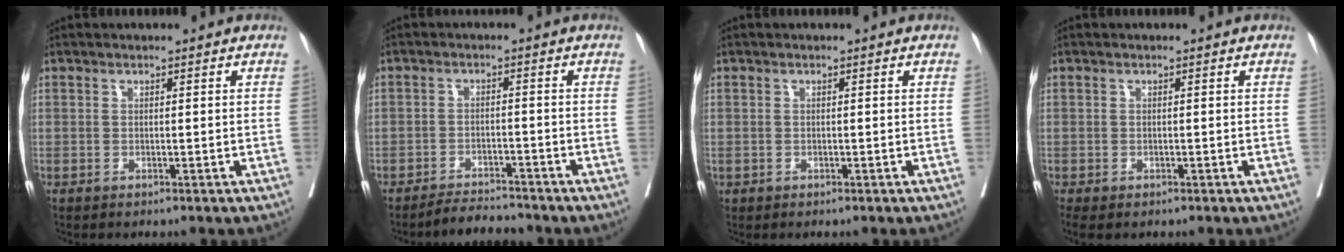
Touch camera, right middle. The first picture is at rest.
{"total": 3.4, "force": [-3.3, 0.8, 0.1], "torque": [-0.001, -0.005, -0.054]}
{"total": 0.0}
{"total": 2.5, "force": [-1.6, 1.3, 1.3], "torque": [-0.023, -0.006, -0.024]}